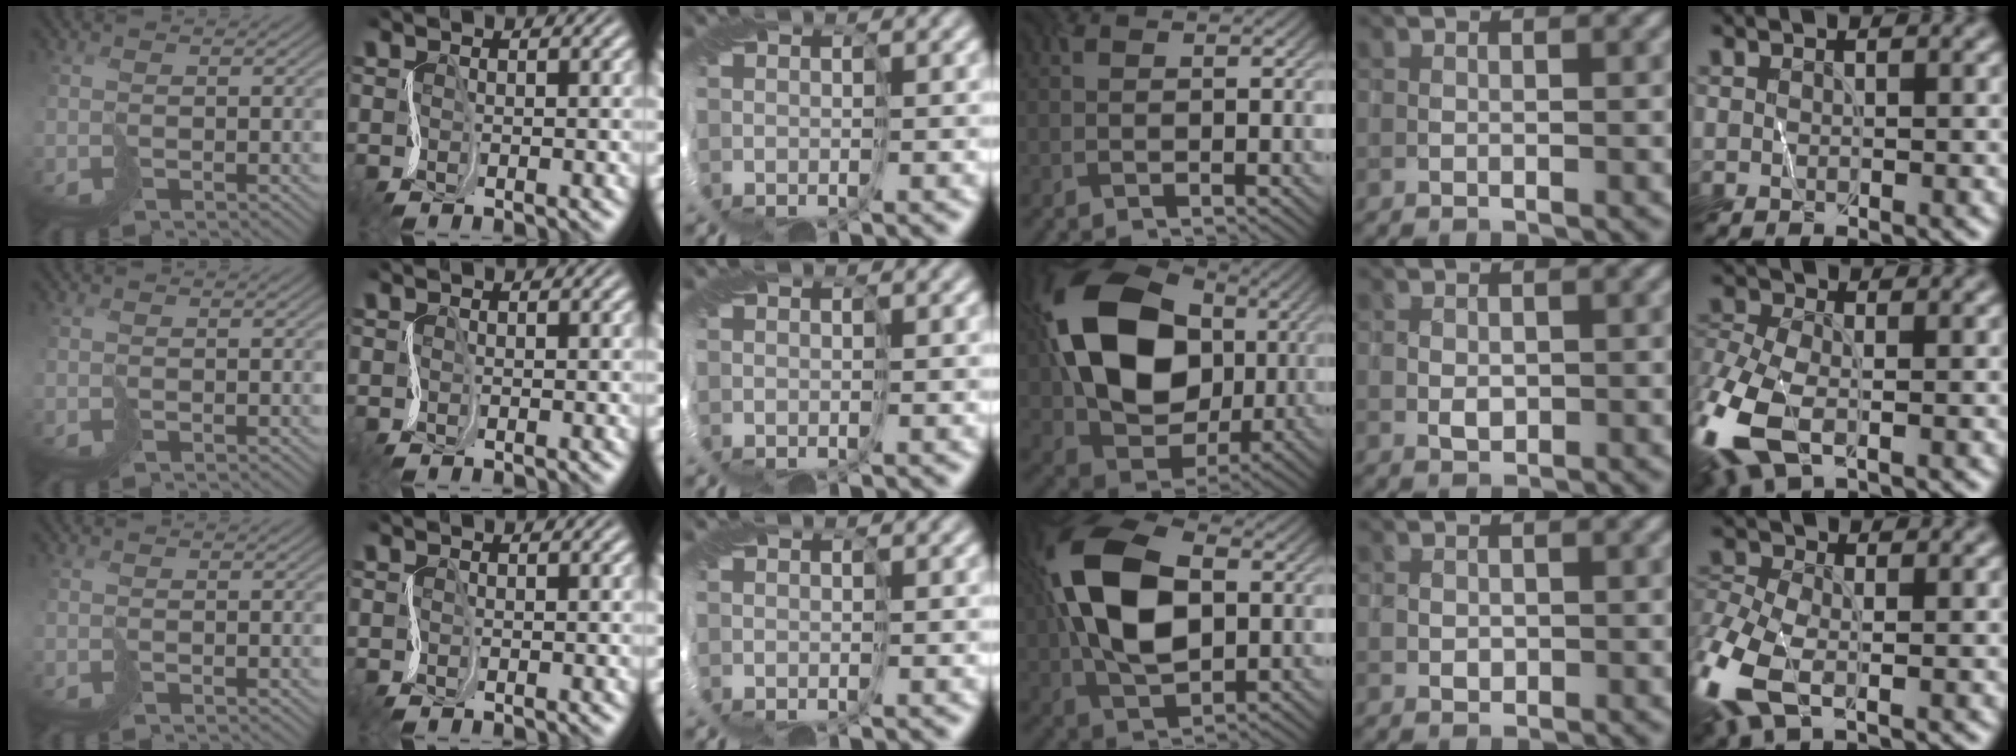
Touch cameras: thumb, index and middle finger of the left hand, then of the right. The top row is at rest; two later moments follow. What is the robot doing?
{"motion": "cut", "object": "receipt paper"}